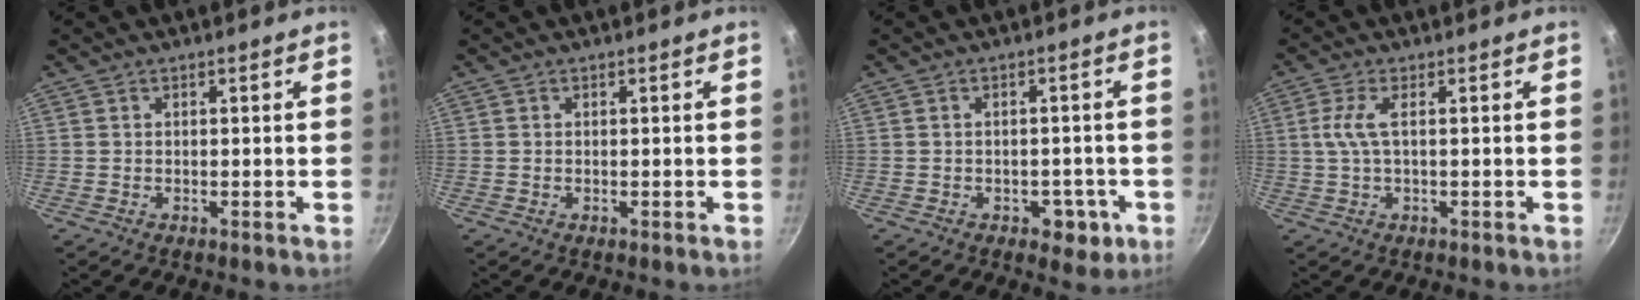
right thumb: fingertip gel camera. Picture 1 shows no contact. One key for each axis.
{"total": 0.0}
{"total": 4.8, "fx": -2.2, "fy": 3.1, "fz": 3.0, "tx": -0.013, "ty": 0.014, "tz": -0.025}
{"total": 3.8, "fx": 0.5, "fy": 1.1, "fz": 3.6, "tx": -0.104, "ty": 0.009, "tz": 0.010}